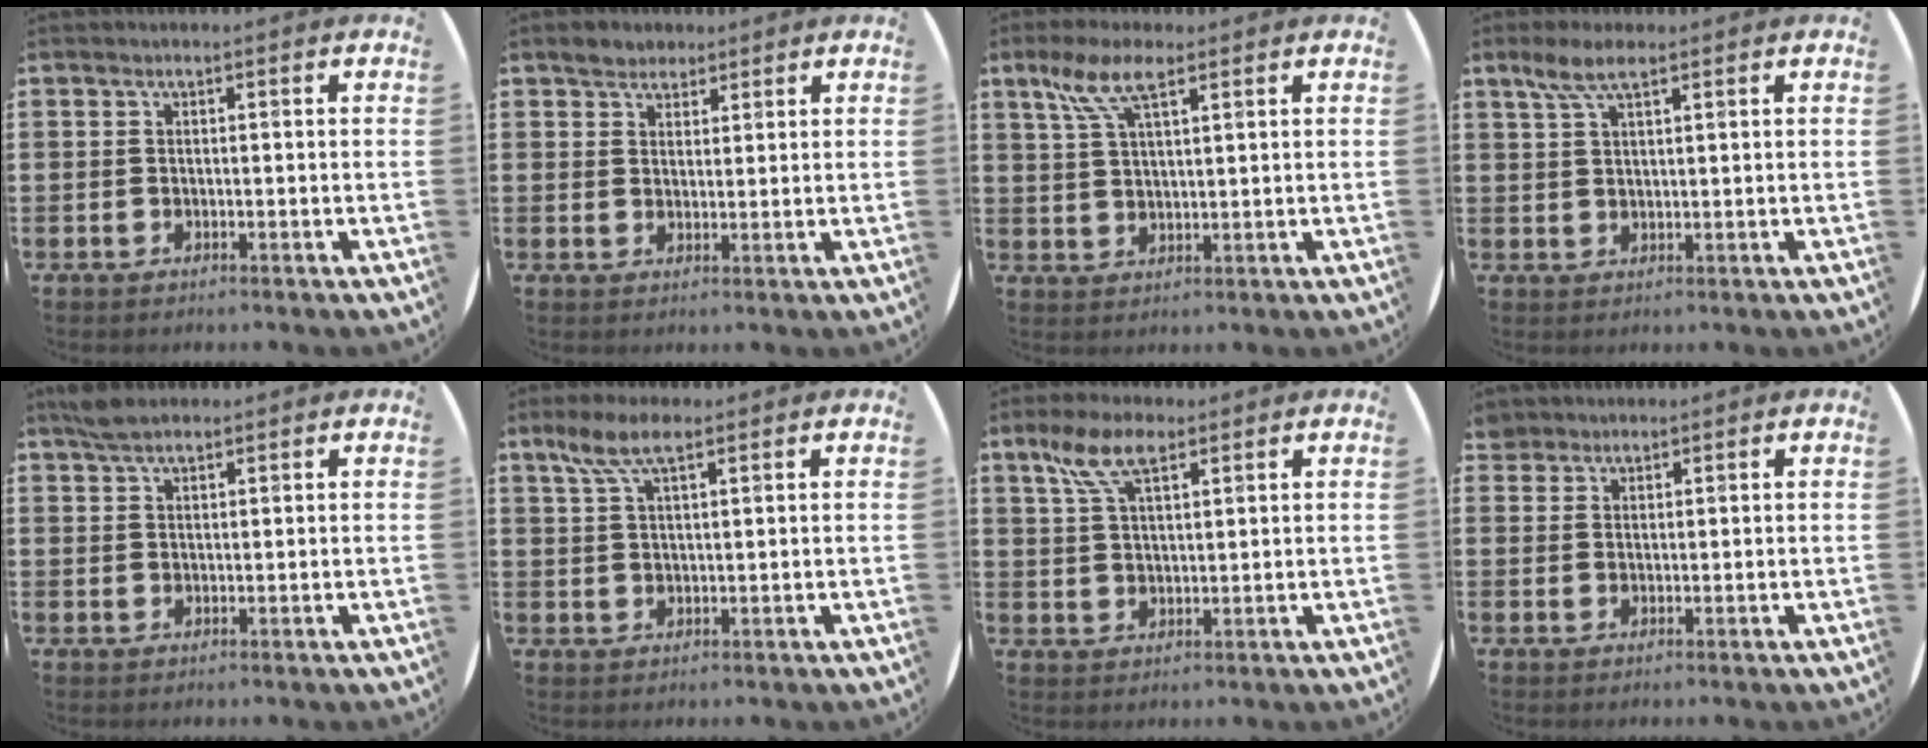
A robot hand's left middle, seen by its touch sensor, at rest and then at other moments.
{"total": 2.8, "force": [2.4, 1.4, 0.2], "torque": [-0.002, 0.005, 0.045]}
{"total": 6.6, "force": [4.0, 2.2, 4.8], "torque": [-0.106, 0.008, 0.070]}
{"total": 4.4, "force": [2.8, 1.4, 3.2], "torque": [-0.068, 0.007, 0.049]}
{"total": 3.0, "force": [2.6, 1.0, 1.2], "torque": [-0.030, 0.006, 0.048]}
{"total": 5.5, "force": [3.5, 1.7, 3.9], "torque": [-0.085, 0.006, 0.062]}
{"total": 6.7, "force": [4.1, 2.7, 4.6], "torque": [-0.093, 0.006, 0.071]}
{"total": 2.0, "force": [1.8, 0.9, 0.0], "torque": [0.005, 0.001, 0.035]}